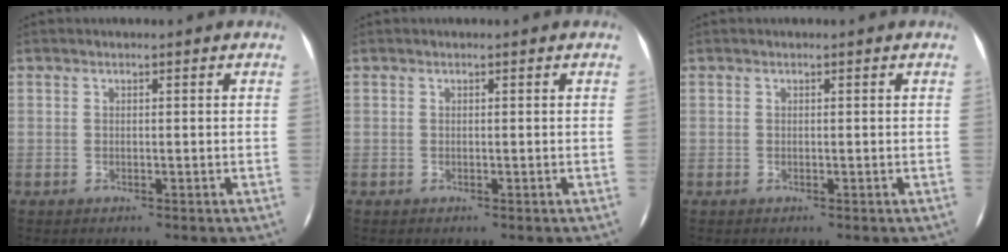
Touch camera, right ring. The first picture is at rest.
{"total": 0.0}
{"total": 0.0}